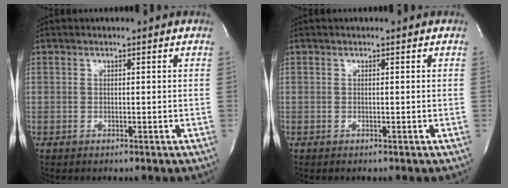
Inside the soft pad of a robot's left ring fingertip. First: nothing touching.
{"total": 0.0}